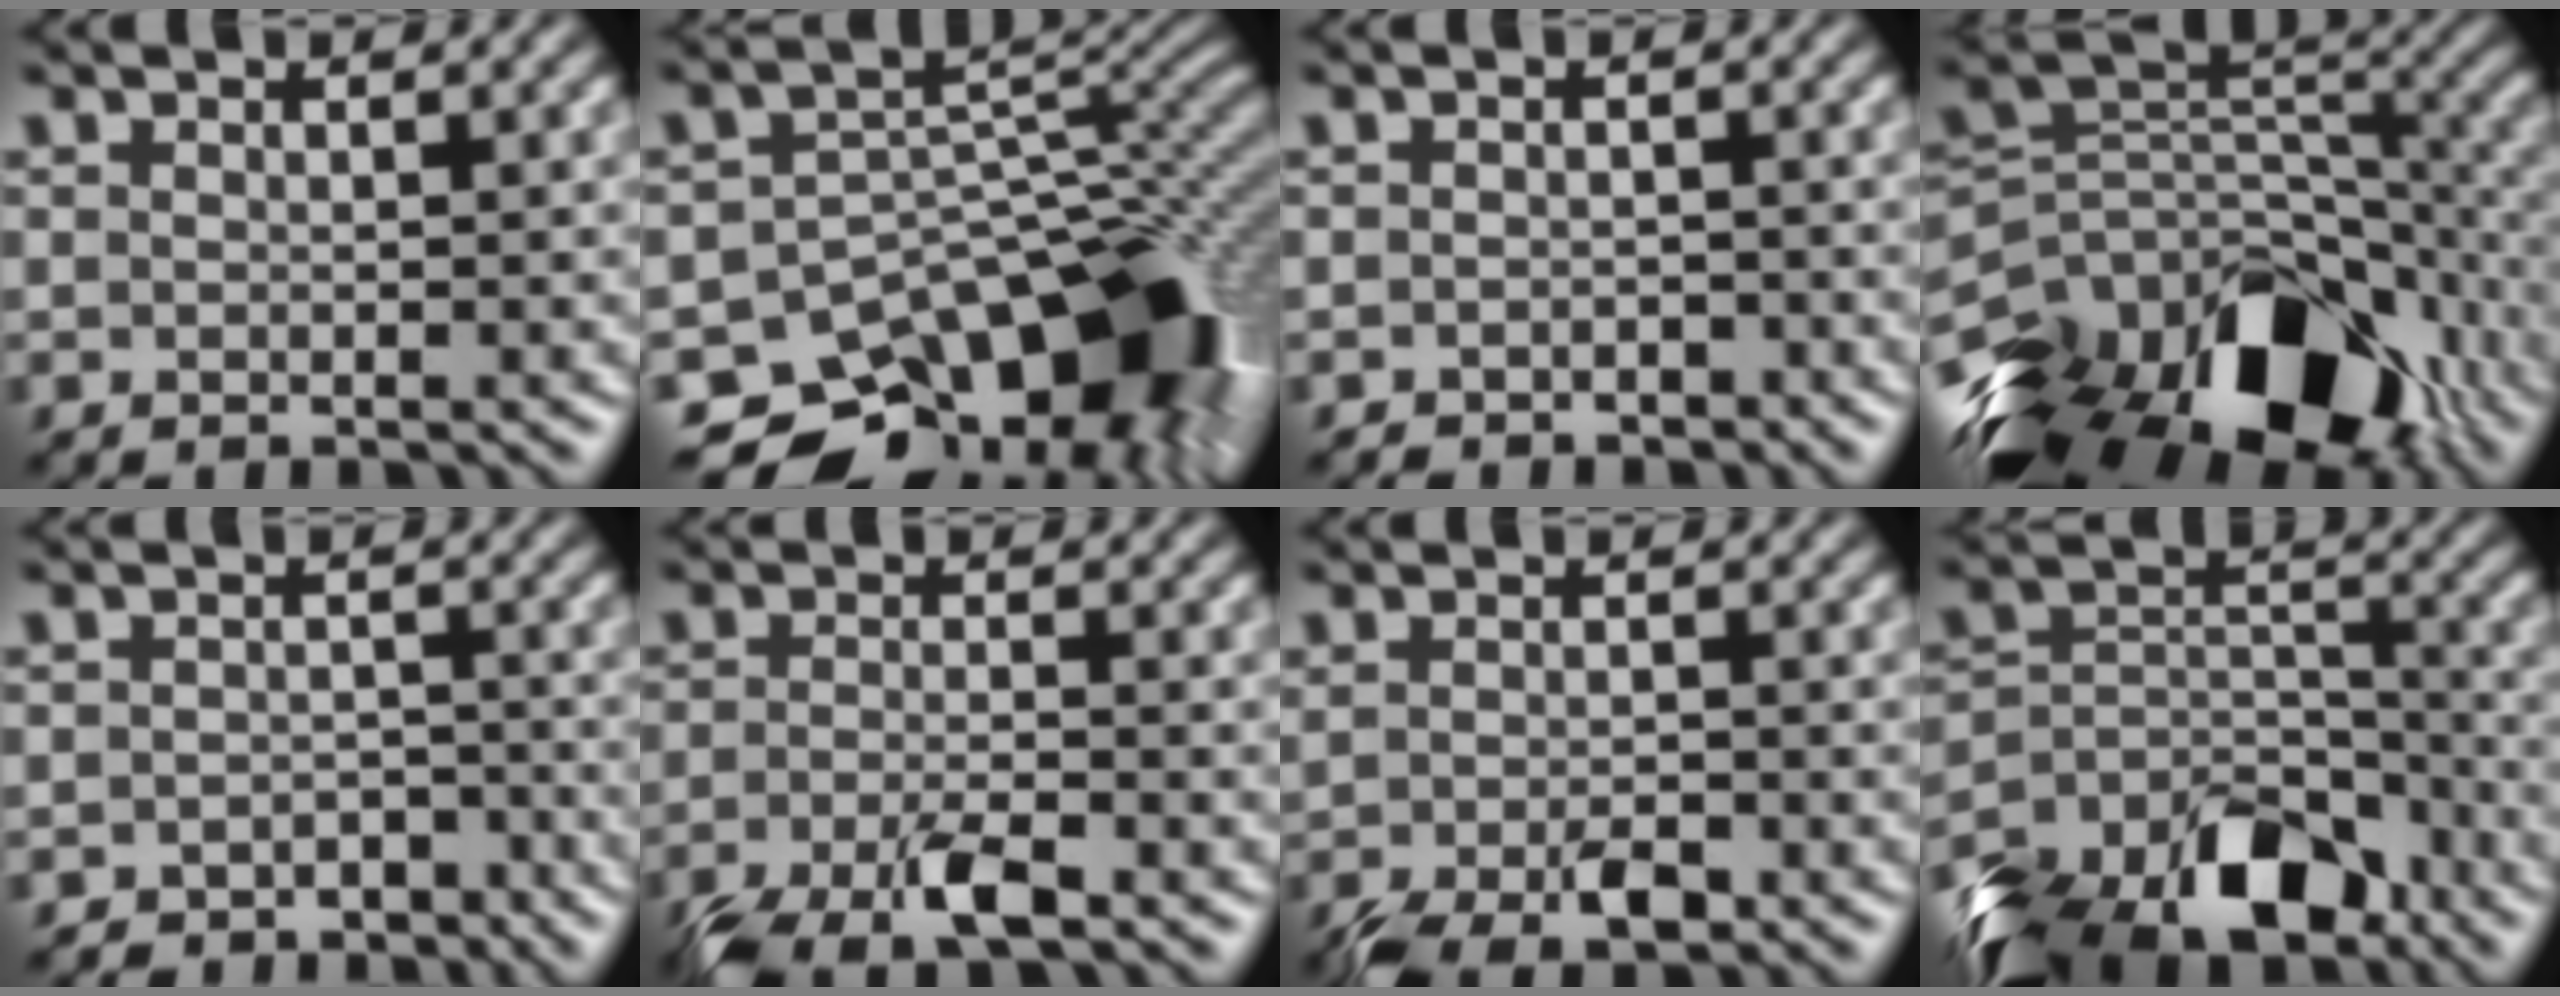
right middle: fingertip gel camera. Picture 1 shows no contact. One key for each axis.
{"total": 12.9, "fx": -8.9, "fy": 7.0, "fz": 6.1, "tx": -0.083, "ty": -0.002, "tz": -0.133}
{"total": 1.1, "fx": -1.0, "fy": 0.5, "fz": 0.1, "tx": -0.002, "ty": -0.002, "tz": -0.016}
{"total": 16.4, "fx": -11.0, "fy": 8.8, "fz": 8.4, "tx": -0.191, "ty": 0.002, "tz": -0.170}
{"total": 2.2, "fx": -1.8, "fy": 1.1, "fz": 0.4, "tx": -0.002, "ty": 0.004, "tz": -0.028}
{"total": 5.6, "fx": -4.0, "fy": 1.5, "fz": 3.6, "tx": -0.072, "ty": -0.009, "tz": -0.080}
{"total": 4.8, "fx": -3.0, "fy": 2.0, "fz": 3.1, "tx": -0.064, "ty": -0.008, "tz": -0.052}
{"total": 13.6, "fx": -11.4, "fy": 5.7, "fz": 4.6, "tx": -0.084, "ty": 0.001, "tz": -0.190}